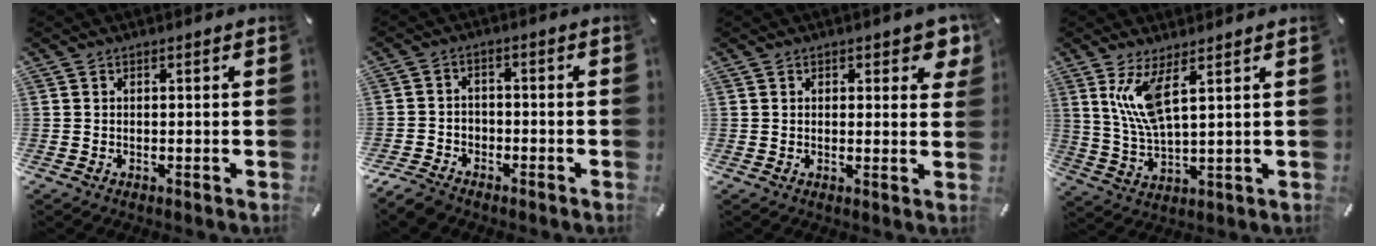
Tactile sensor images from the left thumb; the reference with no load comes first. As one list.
[{"total": 5.0, "force": [-3.6, 3.2, 1.1], "torque": [-0.027, 0.020, -0.071]}, {"total": 3.8, "force": [2.1, 2.0, 2.4], "torque": [-0.024, -0.007, 0.032]}, {"total": 9.4, "force": [4.4, 2.7, 7.9], "torque": [-0.176, -0.008, 0.077]}]